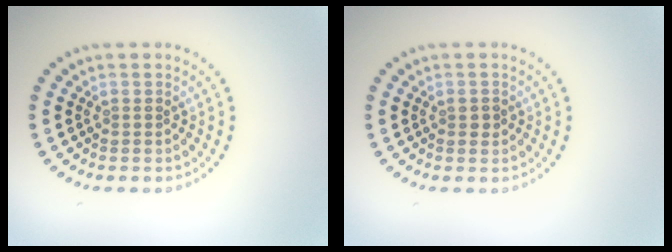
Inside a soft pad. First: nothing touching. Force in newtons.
{"total": 1.0, "press": 1.0, "slide": 0.1}